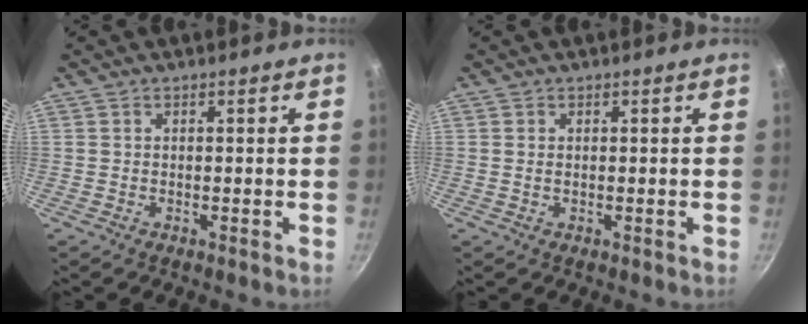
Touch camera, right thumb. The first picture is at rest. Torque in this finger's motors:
{"motor_torque": [-0.43, 0.19, -0.19, 0.04, -0.07]}